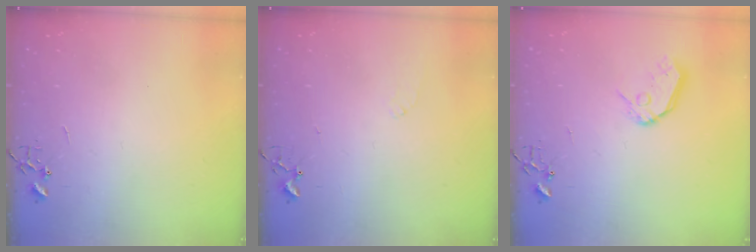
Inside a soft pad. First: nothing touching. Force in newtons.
{"total": 5.5, "press": 5.5, "slide": 0.8}
{"total": 9.2, "press": 9.1, "slide": 0.9}